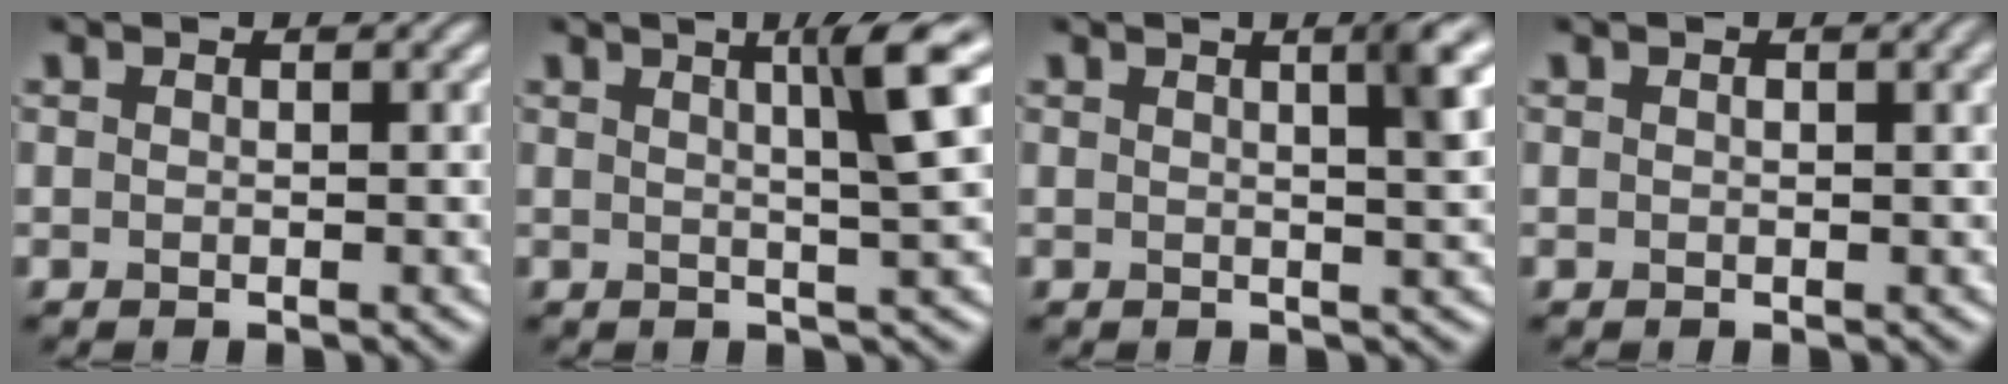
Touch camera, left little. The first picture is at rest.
{"total": 5.1, "force": [1.6, 0.6, 4.8], "torque": [-0.065, 0.009, 0.025]}
{"total": 4.2, "force": [1.5, 0.9, 3.8], "torque": [-0.043, 0.011, 0.018]}
{"total": 1.6, "force": [0.5, 0.4, 1.4], "torque": [-0.019, 0.003, 0.009]}